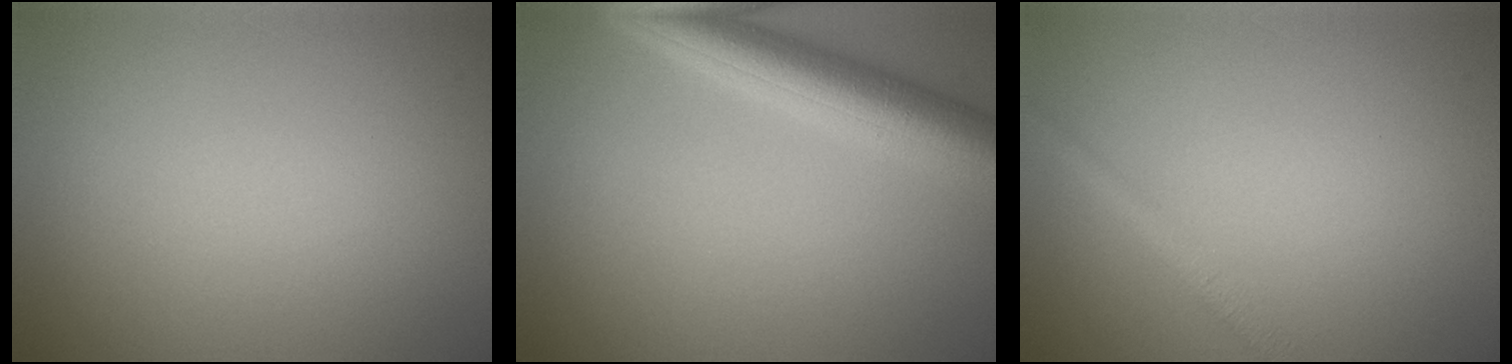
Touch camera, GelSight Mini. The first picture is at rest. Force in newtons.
{"total": 5.8, "press": 5.8, "slide": 0.3}
{"total": 1.8, "press": 1.8, "slide": 0.0}